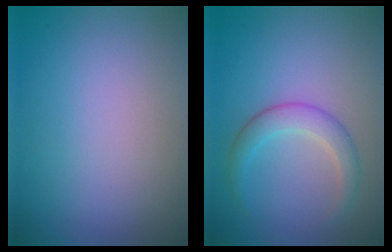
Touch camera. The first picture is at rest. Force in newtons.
{"total": 2.7, "press": 2.7, "slide": 0.1}